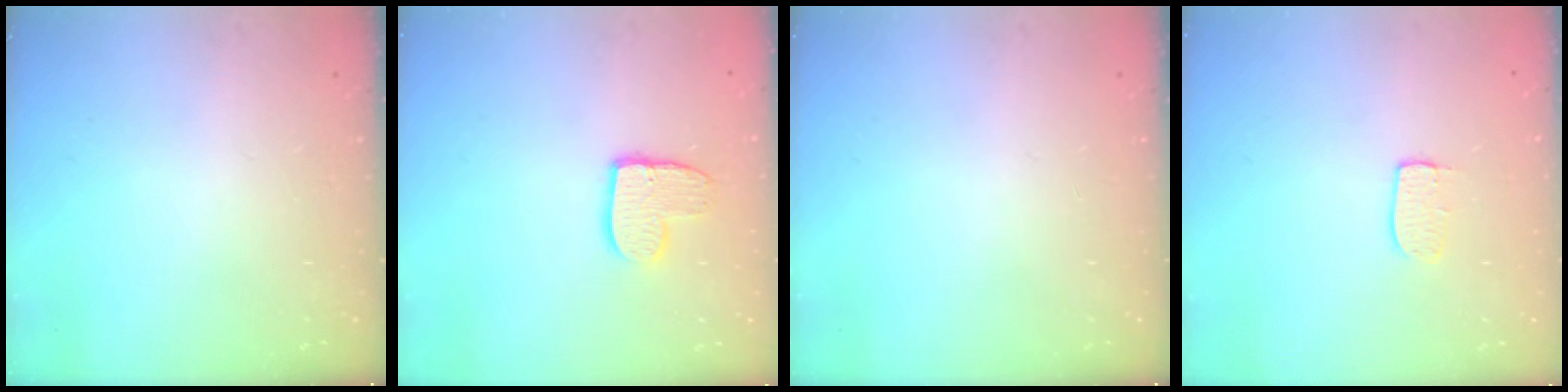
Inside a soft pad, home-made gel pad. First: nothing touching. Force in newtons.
{"total": 9.2, "press": 9.2, "slide": 0.2}
{"total": 0.0}
{"total": 5.2, "press": 5.2, "slide": 0.3}